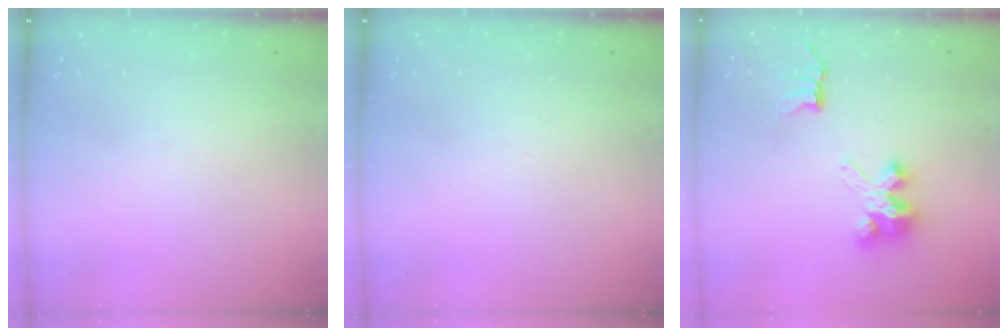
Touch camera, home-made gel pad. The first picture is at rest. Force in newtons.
{"total": 0.0}
{"total": 6.6, "press": 6.6, "slide": 0.1}